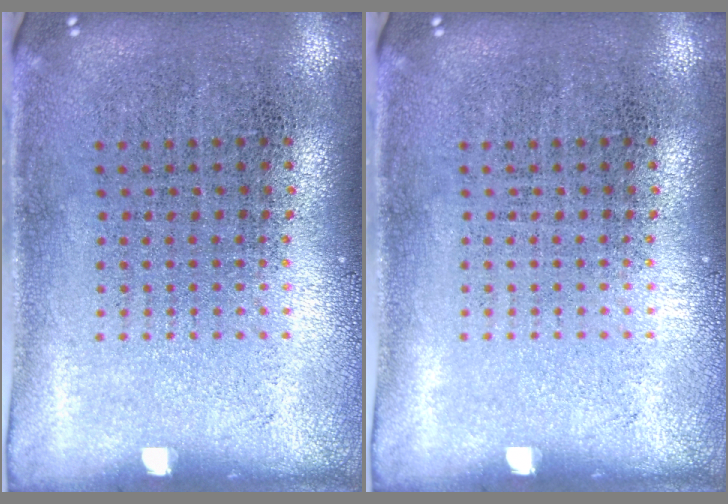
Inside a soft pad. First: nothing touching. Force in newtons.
{"total": 0.0}